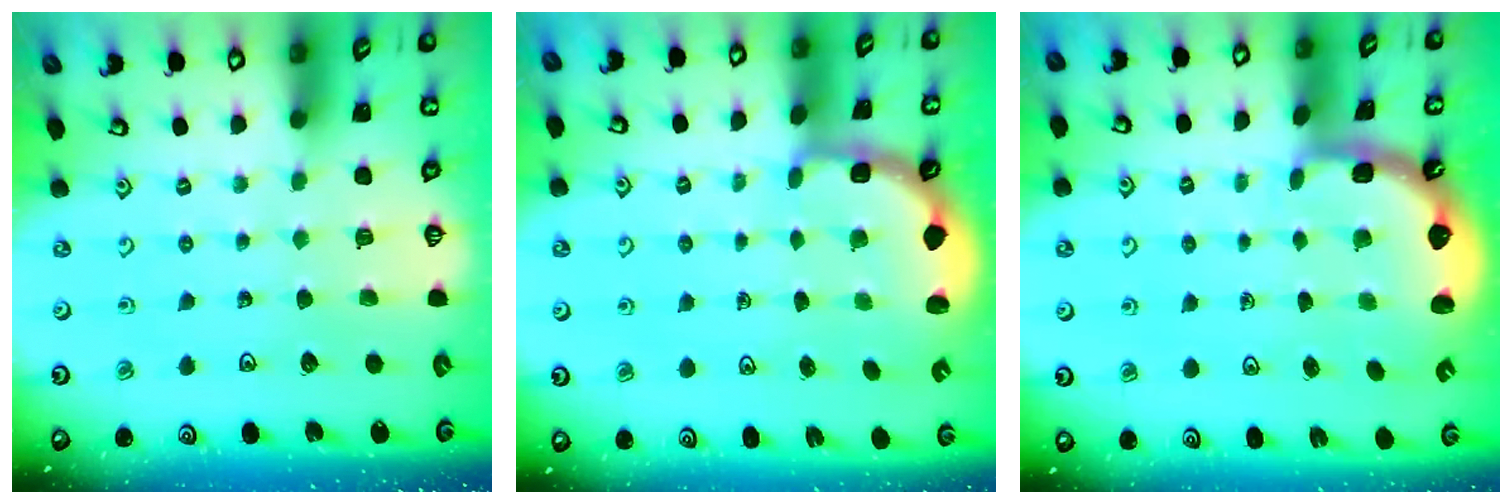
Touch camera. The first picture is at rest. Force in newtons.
{"total": 2.5, "press": 2.2, "slide": 1.2}
{"total": 2.6, "press": 1.7, "slide": 1.9}